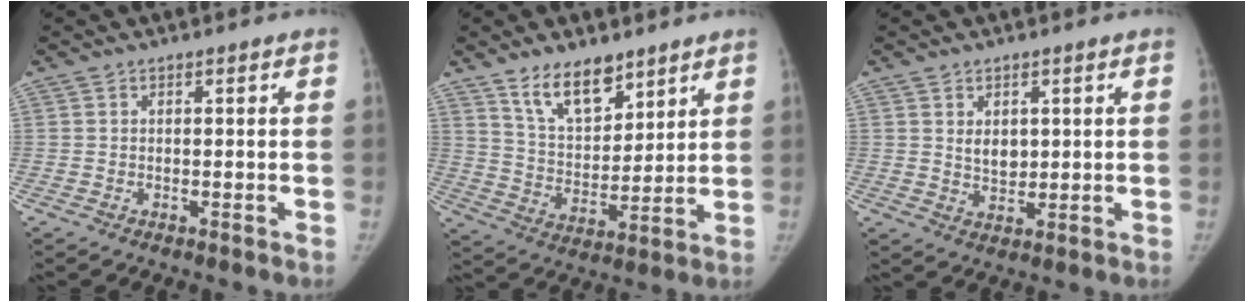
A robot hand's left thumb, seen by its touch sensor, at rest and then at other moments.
{"total": 11.7, "force": [8.3, 5.7, 6.0], "torque": [-0.069, -0.064, 0.154]}
{"total": 3.9, "force": [1.1, 2.8, 2.6], "torque": [-0.024, -0.018, 0.023]}